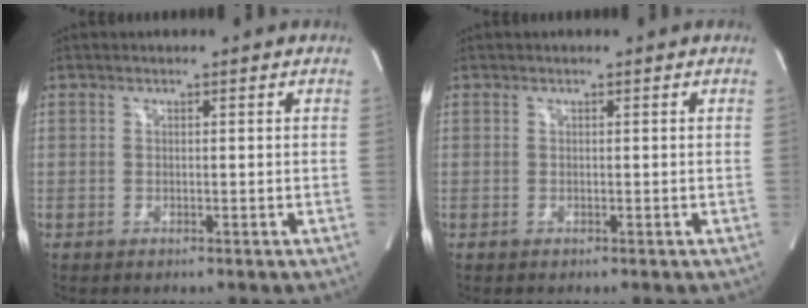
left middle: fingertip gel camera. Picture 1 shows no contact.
{"total": 0.0}